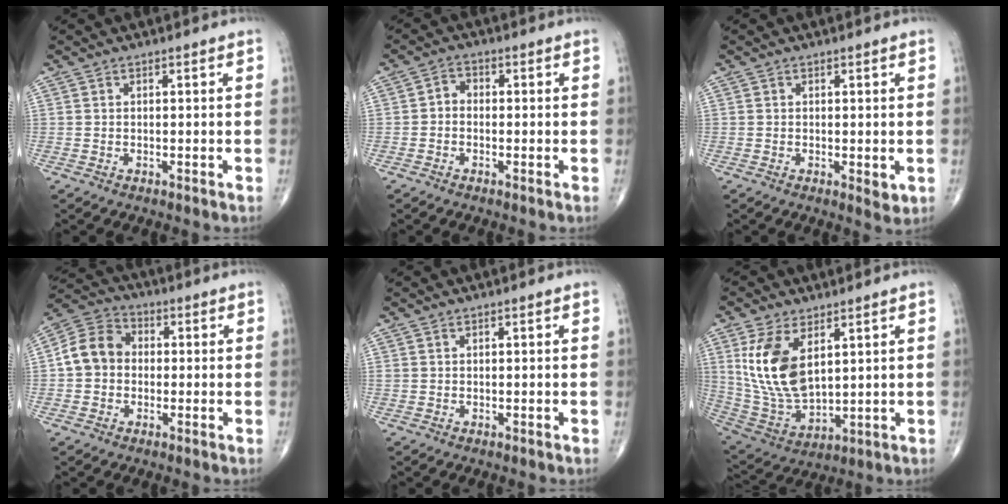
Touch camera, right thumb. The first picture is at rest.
{"total": 2.6, "force": [-0.4, 2.1, 1.5], "torque": [-0.012, 0.013, -0.019]}
{"total": 2.2, "force": [-0.2, 1.1, 1.9], "torque": [-0.023, -0.007, -0.004]}
{"total": 8.9, "force": [0.0, 7.4, 4.9], "torque": [-0.077, 0.028, -0.015]}
{"total": 0.5, "force": [0.3, 0.3, 0.2], "torque": [0.000, 0.001, 0.007]}
{"total": 14.8, "force": [4.8, 7.8, 11.6], "torque": [-0.223, -0.023, 0.113]}